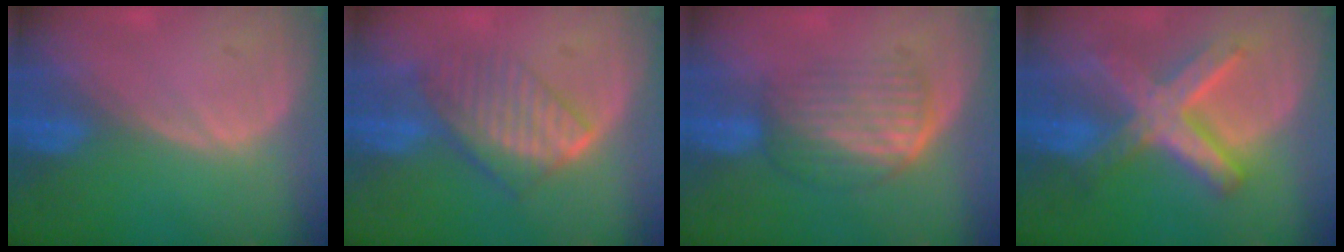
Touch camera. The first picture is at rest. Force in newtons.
{"total": 6.8, "press": 6.3, "slide": 2.4}
{"total": 6.7, "press": 5.8, "slide": 3.2}
{"total": 8.8, "press": 8.8, "slide": 0.7}